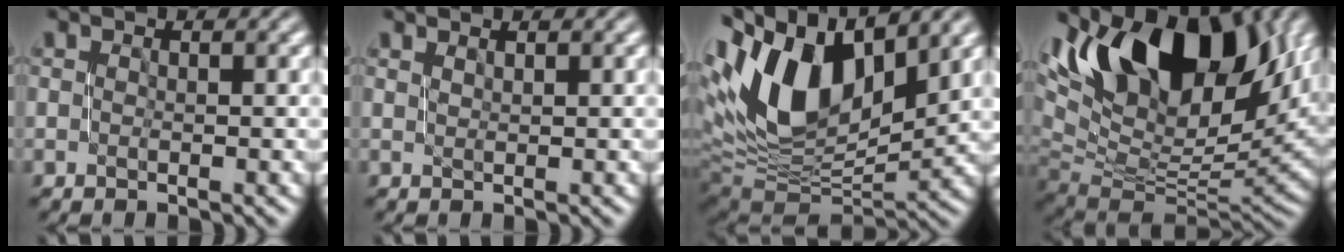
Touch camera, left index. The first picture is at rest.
{"total": 0.9, "force": [0.9, 0.2, 0.1], "torque": [0.005, 0.001, 0.009]}
{"total": 13.6, "force": [5.0, 7.7, 10.1], "torque": [-0.199, 0.015, 0.092]}
{"total": 14.9, "force": [8.1, 7.1, 10.2], "torque": [-0.171, 0.024, 0.149]}